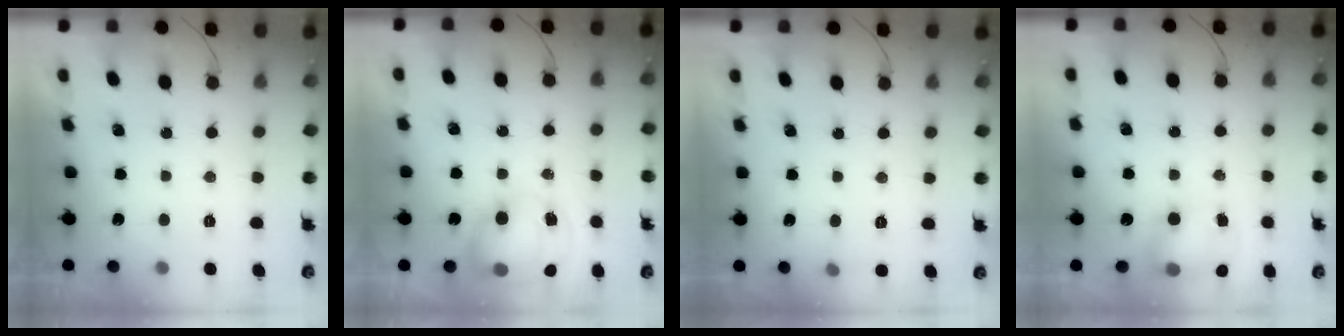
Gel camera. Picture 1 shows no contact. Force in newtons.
{"total": 9.9, "press": 9.5, "slide": 2.7}
{"total": 3.7, "press": 3.4, "slide": 1.5}
{"total": 8.4, "press": 8.4, "slide": 1.1}